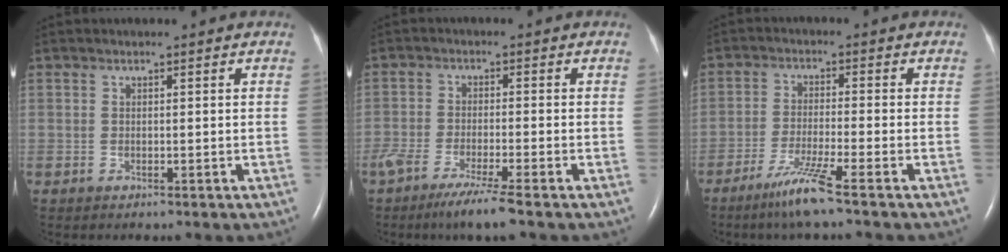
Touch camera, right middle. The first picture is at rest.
{"total": 6.9, "force": [-5.0, -0.4, 4.8], "torque": [-0.082, -0.019, -0.086]}
{"total": 6.3, "force": [-4.3, -1.1, 4.5], "torque": [-0.090, -0.022, -0.089]}